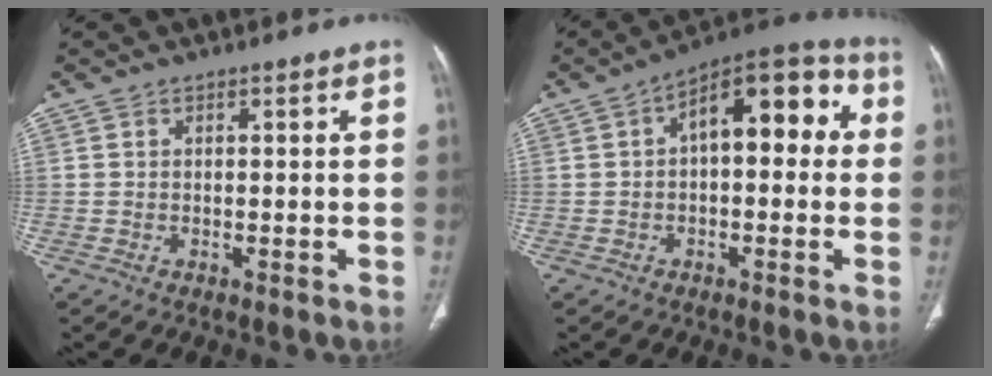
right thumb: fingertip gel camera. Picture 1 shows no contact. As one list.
[{"total": 14.4, "force": [2.2, 7.2, 12.2], "torque": [-0.134, 0.046, 0.023]}]